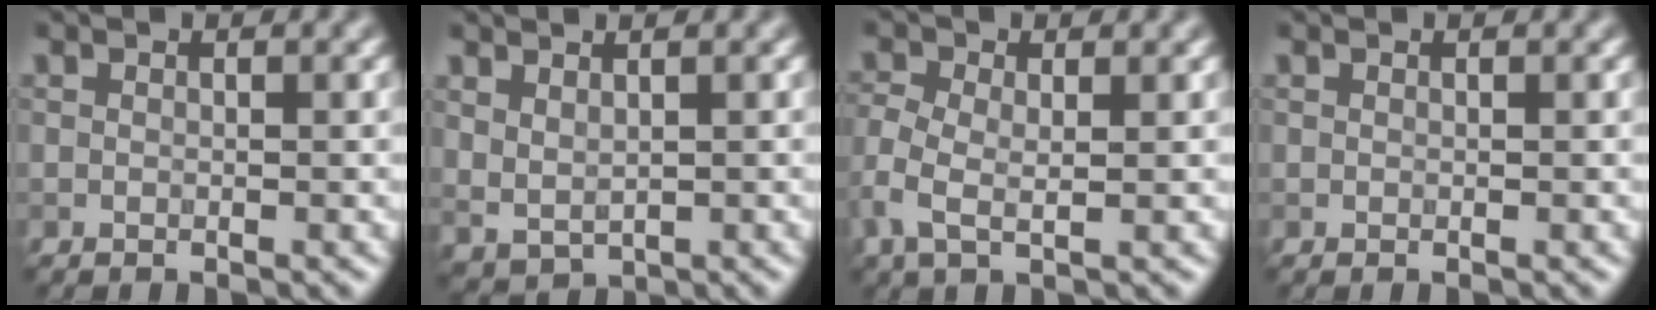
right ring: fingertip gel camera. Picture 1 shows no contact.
{"total": 1.7, "force": [1.0, 0.9, 1.0], "torque": [-0.024, -0.007, 0.029]}
{"total": 3.5, "force": [-0.8, 2.0, 2.7], "torque": [-0.074, -0.008, -0.021]}
{"total": 0.0}